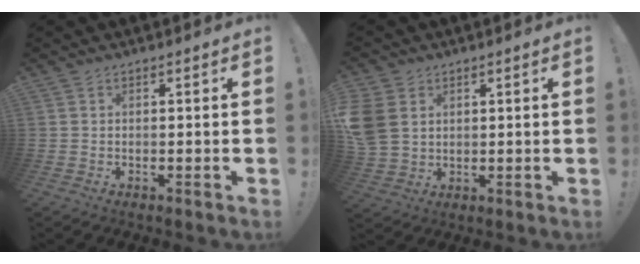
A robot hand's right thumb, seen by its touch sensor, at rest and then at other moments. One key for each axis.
{"total": 9.0, "fx": 2.7, "fy": 7.1, "fz": 4.9, "tx": -0.114, "ty": -0.006, "tz": 0.056}